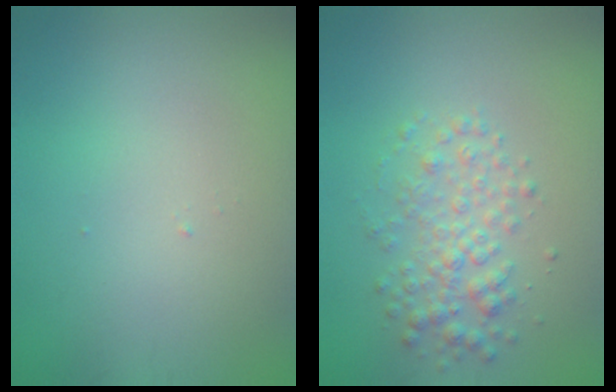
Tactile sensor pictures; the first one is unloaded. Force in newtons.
{"total": 3.0, "press": 3.0, "slide": 0.0}